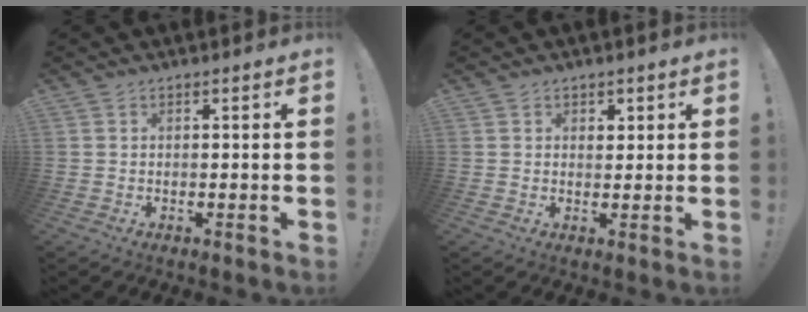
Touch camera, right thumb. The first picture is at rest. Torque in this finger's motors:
{"motor_torque": [0.04, 0.05, 0.05, 0.06, 0.00]}